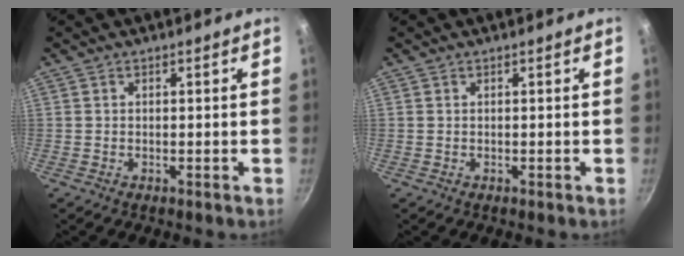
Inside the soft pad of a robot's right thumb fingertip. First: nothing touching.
{"total": 0.0}